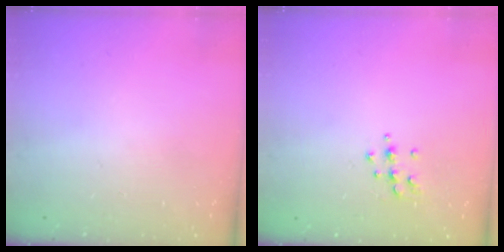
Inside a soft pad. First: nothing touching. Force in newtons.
{"total": 6.3, "press": 6.2, "slide": 0.9}